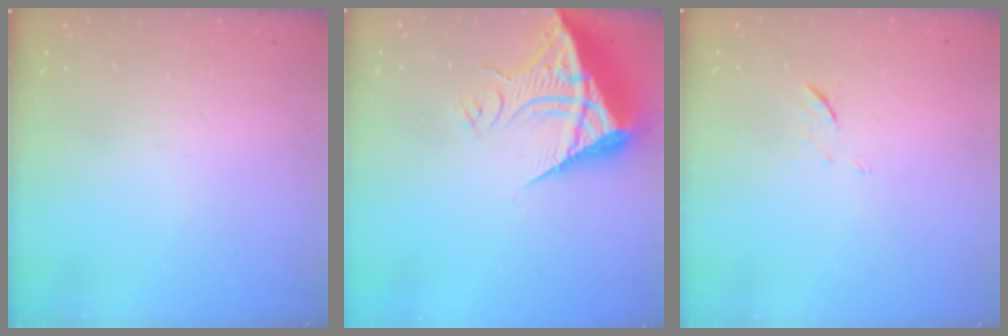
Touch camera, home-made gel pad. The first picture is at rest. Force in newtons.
{"total": 13.9, "press": 13.9, "slide": 1.3}
{"total": 5.8, "press": 5.7, "slide": 1.3}